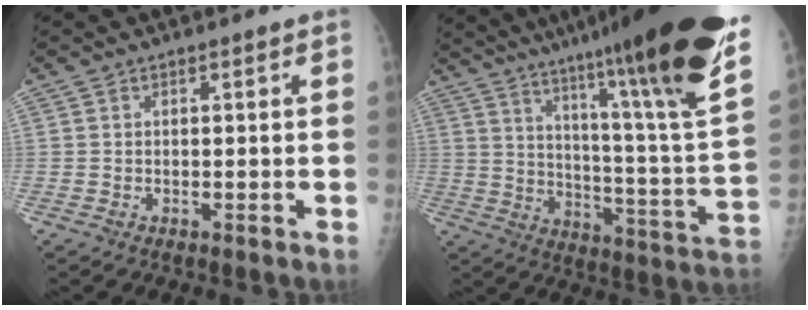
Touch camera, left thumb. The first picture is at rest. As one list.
[{"total": 32.4, "force": [22.7, 1.8, 23.1], "torque": [-0.304, -0.115, 0.326]}]